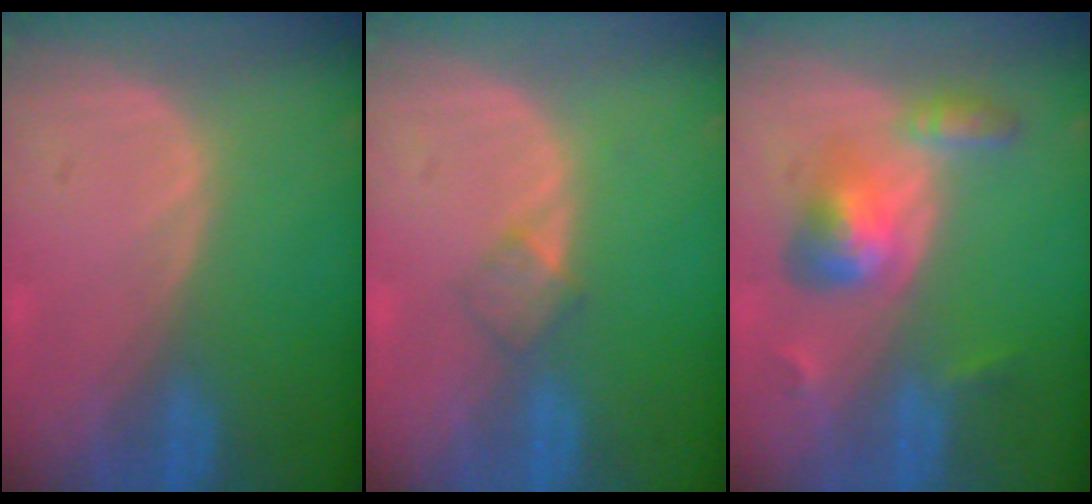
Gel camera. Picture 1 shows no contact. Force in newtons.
{"total": 2.0, "press": 2.0, "slide": 0.2}
{"total": 6.3, "press": 5.7, "slide": 2.8}